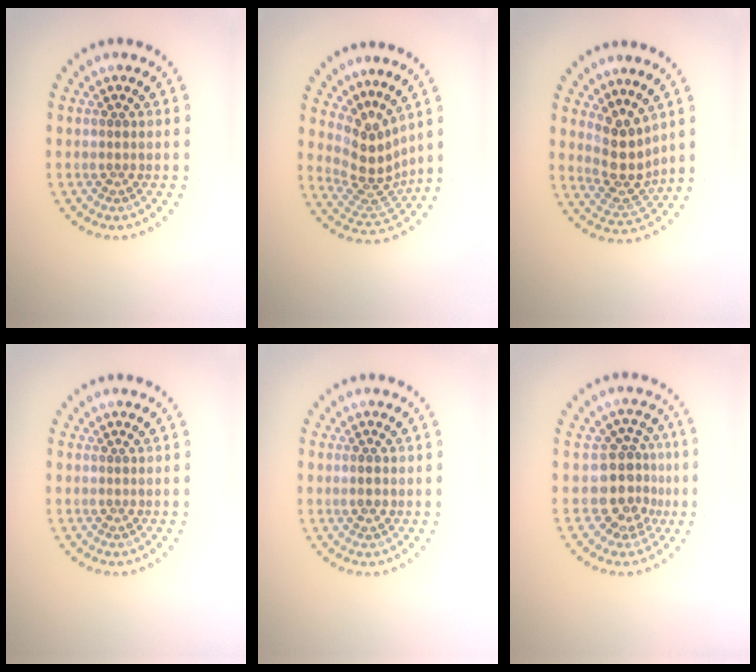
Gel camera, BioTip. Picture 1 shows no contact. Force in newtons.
{"total": 3.8, "press": 2.8, "slide": 2.7}
{"total": 3.8, "press": 2.9, "slide": 2.5}
{"total": 0.0}
{"total": 1.3, "press": 1.3, "slide": 0.1}
{"total": 3.9, "press": 3.1, "slide": 2.4}